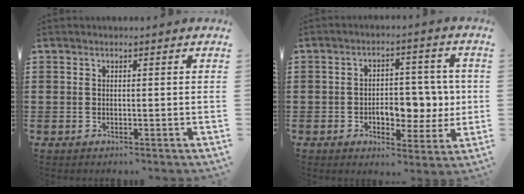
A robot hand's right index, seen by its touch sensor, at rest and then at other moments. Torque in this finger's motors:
{"motor_torque": [1.04, -0.33, 0.41, 0.08]}